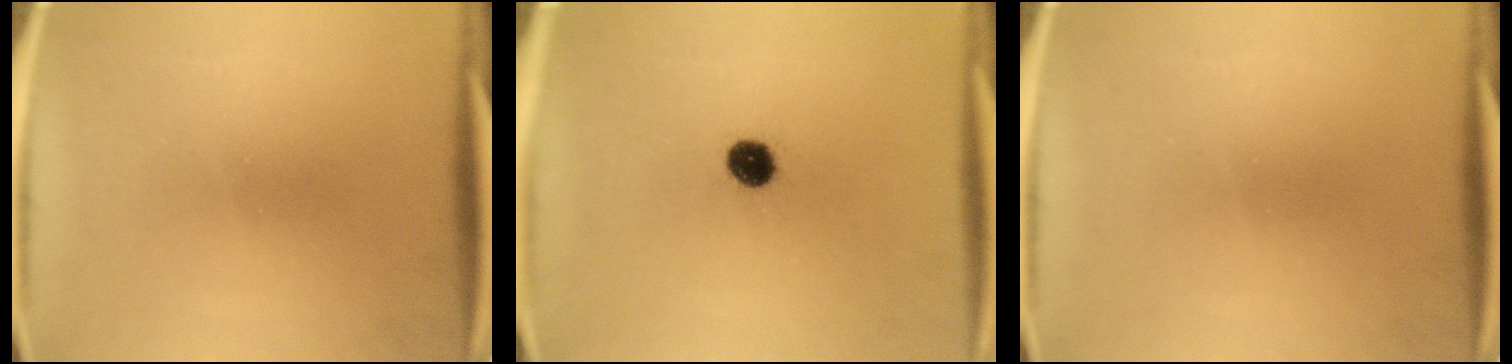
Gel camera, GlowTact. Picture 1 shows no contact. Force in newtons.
{"total": 5.2}
{"total": 0.0}